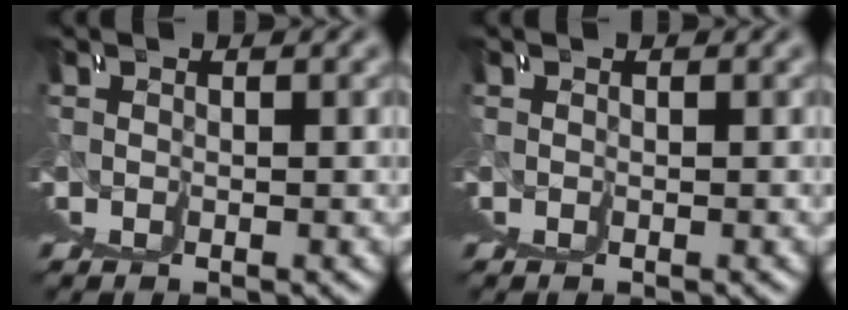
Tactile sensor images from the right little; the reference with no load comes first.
{"total": 0.0}